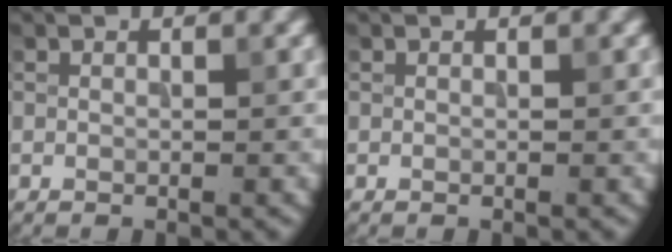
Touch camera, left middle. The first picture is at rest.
{"total": 0.0}